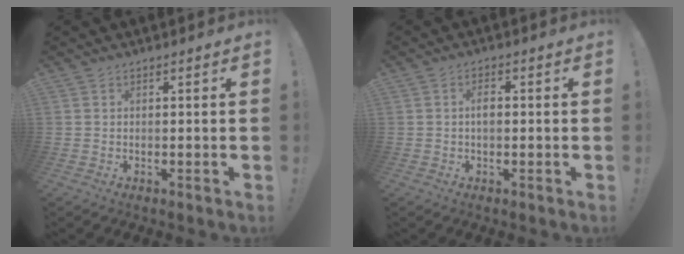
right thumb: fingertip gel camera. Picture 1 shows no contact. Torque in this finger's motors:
{"motor_torque": [0.81, 0.53, 0.40, 0.09, 0.00]}